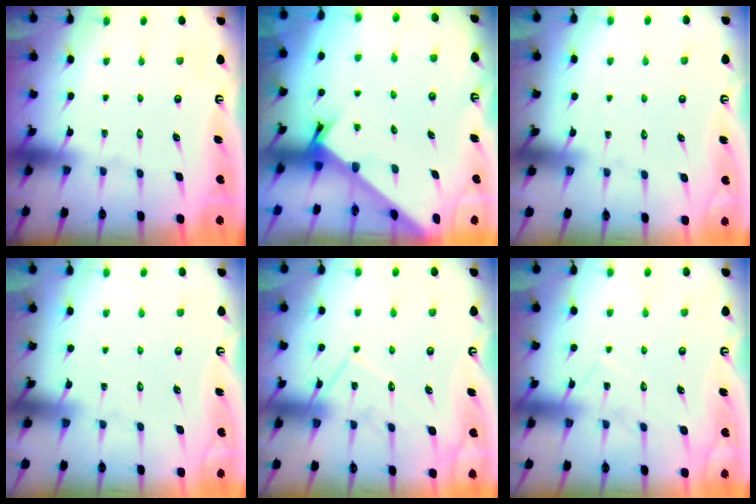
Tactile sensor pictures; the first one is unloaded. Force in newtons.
{"total": 2.4, "press": 2.4, "slide": 0.0}
{"total": 5.0, "press": 5.0, "slide": 0.4}
{"total": 5.0, "press": 5.0, "slide": 0.4}
{"total": 11.5, "press": 11.5, "slide": 0.8}
{"total": 8.7, "press": 8.7, "slide": 0.6}